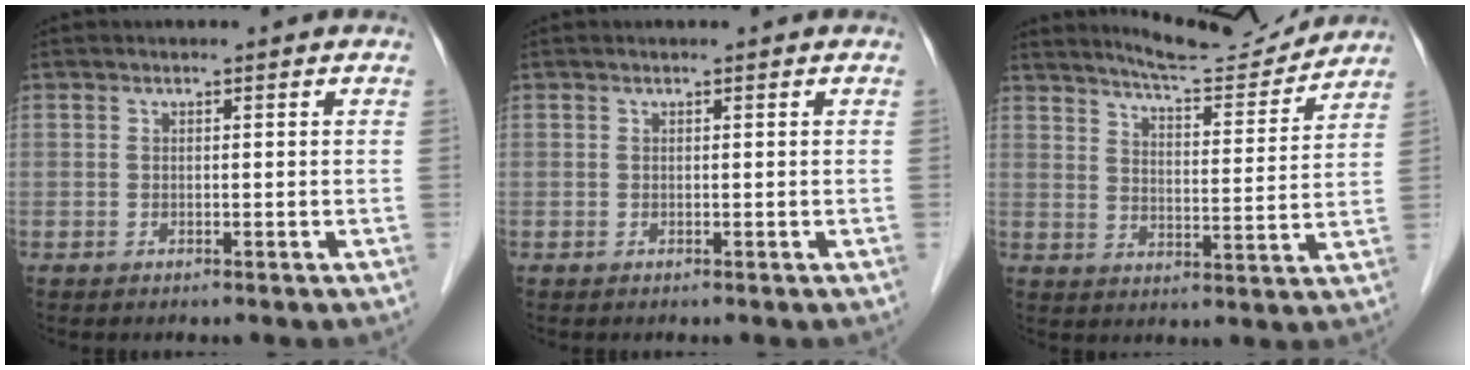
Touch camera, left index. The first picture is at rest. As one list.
[{"total": 0.0}, {"total": 11.5, "force": [11.2, 0.3, 2.6], "torque": [-0.045, -0.006, 0.162]}]